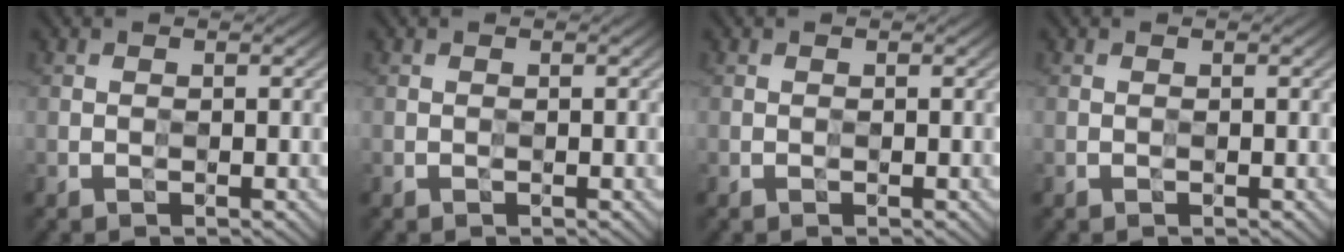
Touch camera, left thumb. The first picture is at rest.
{"total": 0.0}
{"total": 0.0}
{"total": 0.0}